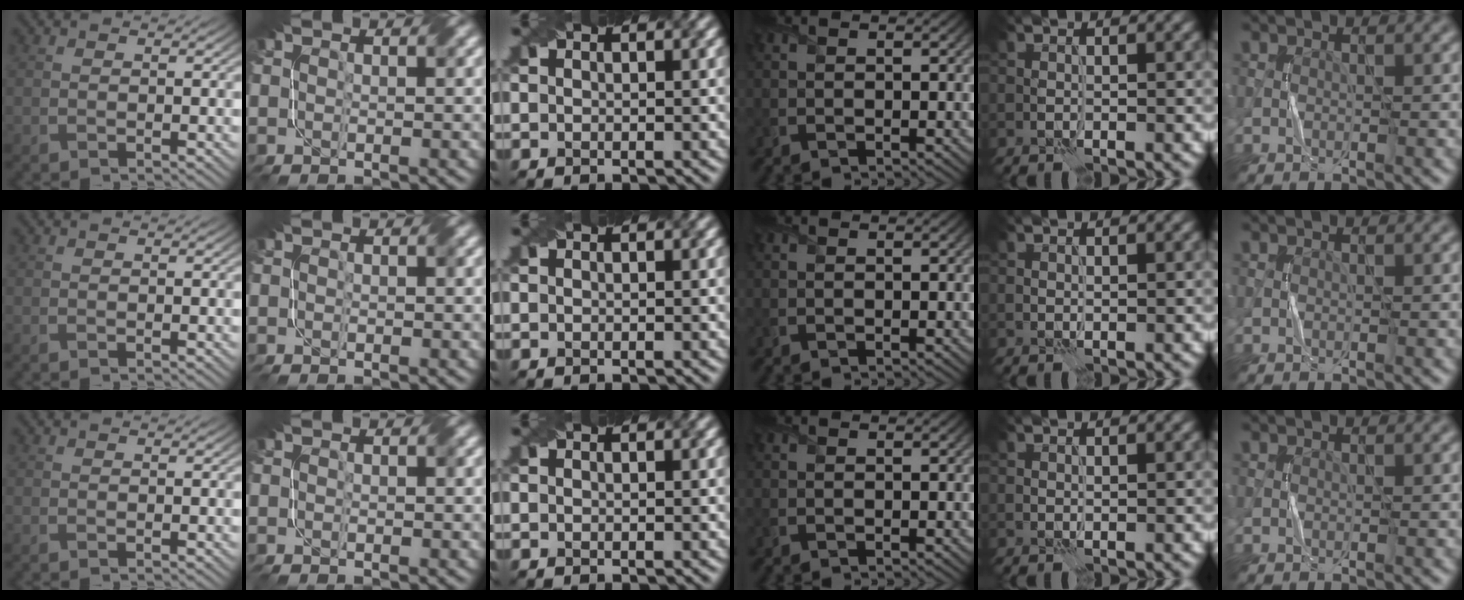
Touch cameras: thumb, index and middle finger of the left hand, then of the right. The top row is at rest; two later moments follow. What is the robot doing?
{"motion": "fold", "object": "napkin"}